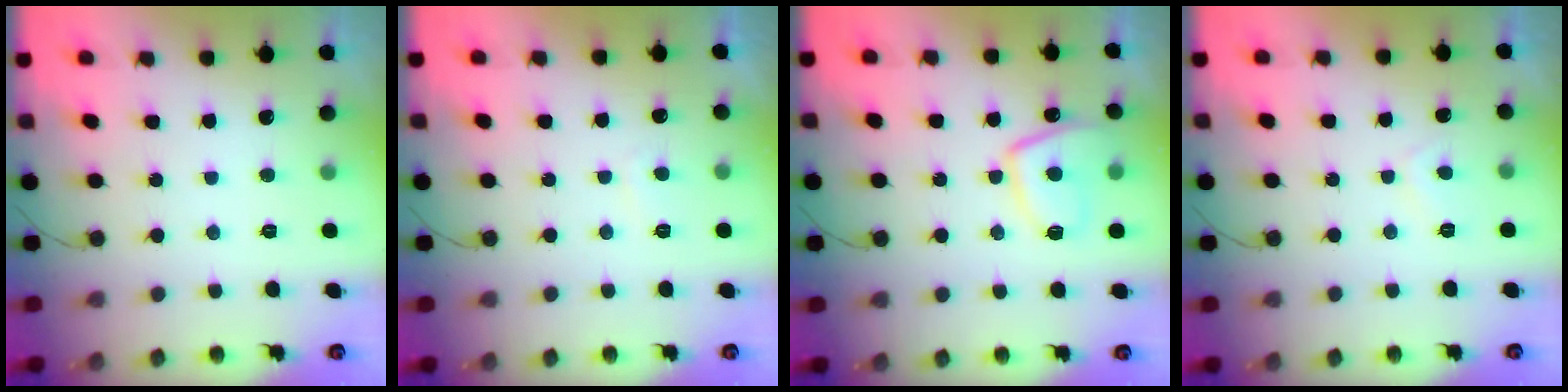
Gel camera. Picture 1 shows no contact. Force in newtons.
{"total": 0.8, "press": 0.7, "slide": 0.5}
{"total": 10.0, "press": 9.9, "slide": 1.2}
{"total": 2.2, "press": 2.1, "slide": 0.5}